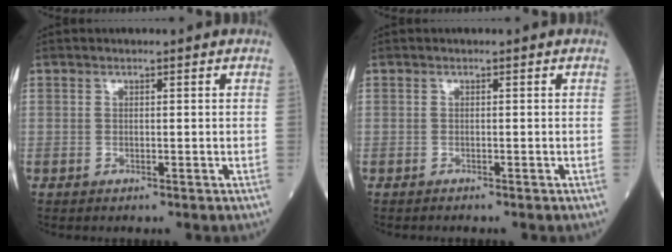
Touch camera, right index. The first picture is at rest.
{"total": 0.9, "force": [-0.9, 0.0, 0.3], "torque": [-0.006, 0.000, -0.012]}